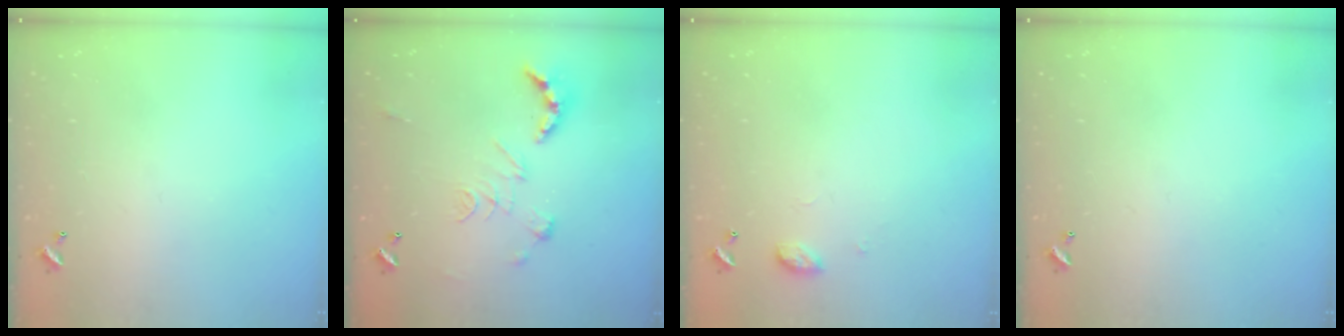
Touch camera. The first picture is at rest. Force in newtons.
{"total": 2.5, "press": 2.0, "slide": 1.5}
{"total": 5.3, "press": 5.2, "slide": 0.8}
{"total": 0.0}